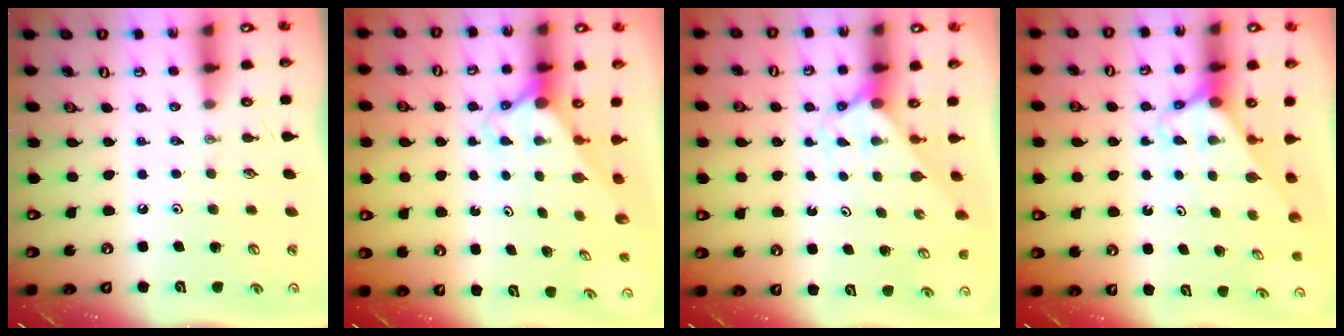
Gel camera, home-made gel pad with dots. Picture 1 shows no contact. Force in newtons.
{"total": 2.7, "press": 2.7, "slide": 0.2}
{"total": 2.5, "press": 2.5, "slide": 0.2}
{"total": 2.6, "press": 2.6, "slide": 0.1}